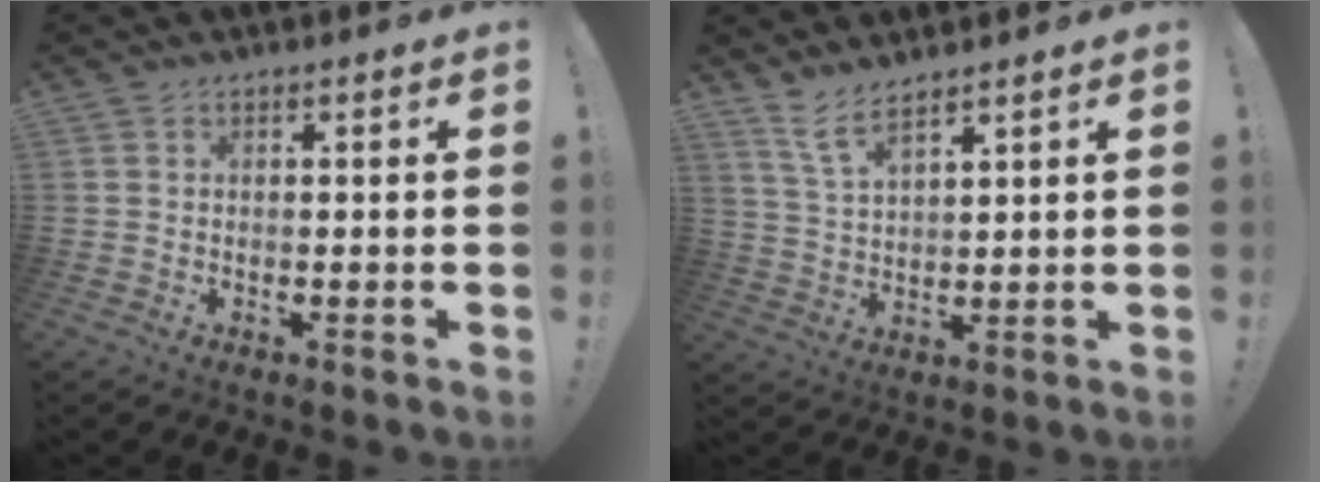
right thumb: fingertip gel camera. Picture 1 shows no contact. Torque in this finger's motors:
{"motor_torque": [-0.46, 0.25, 0.01, 0.01, 0.14]}